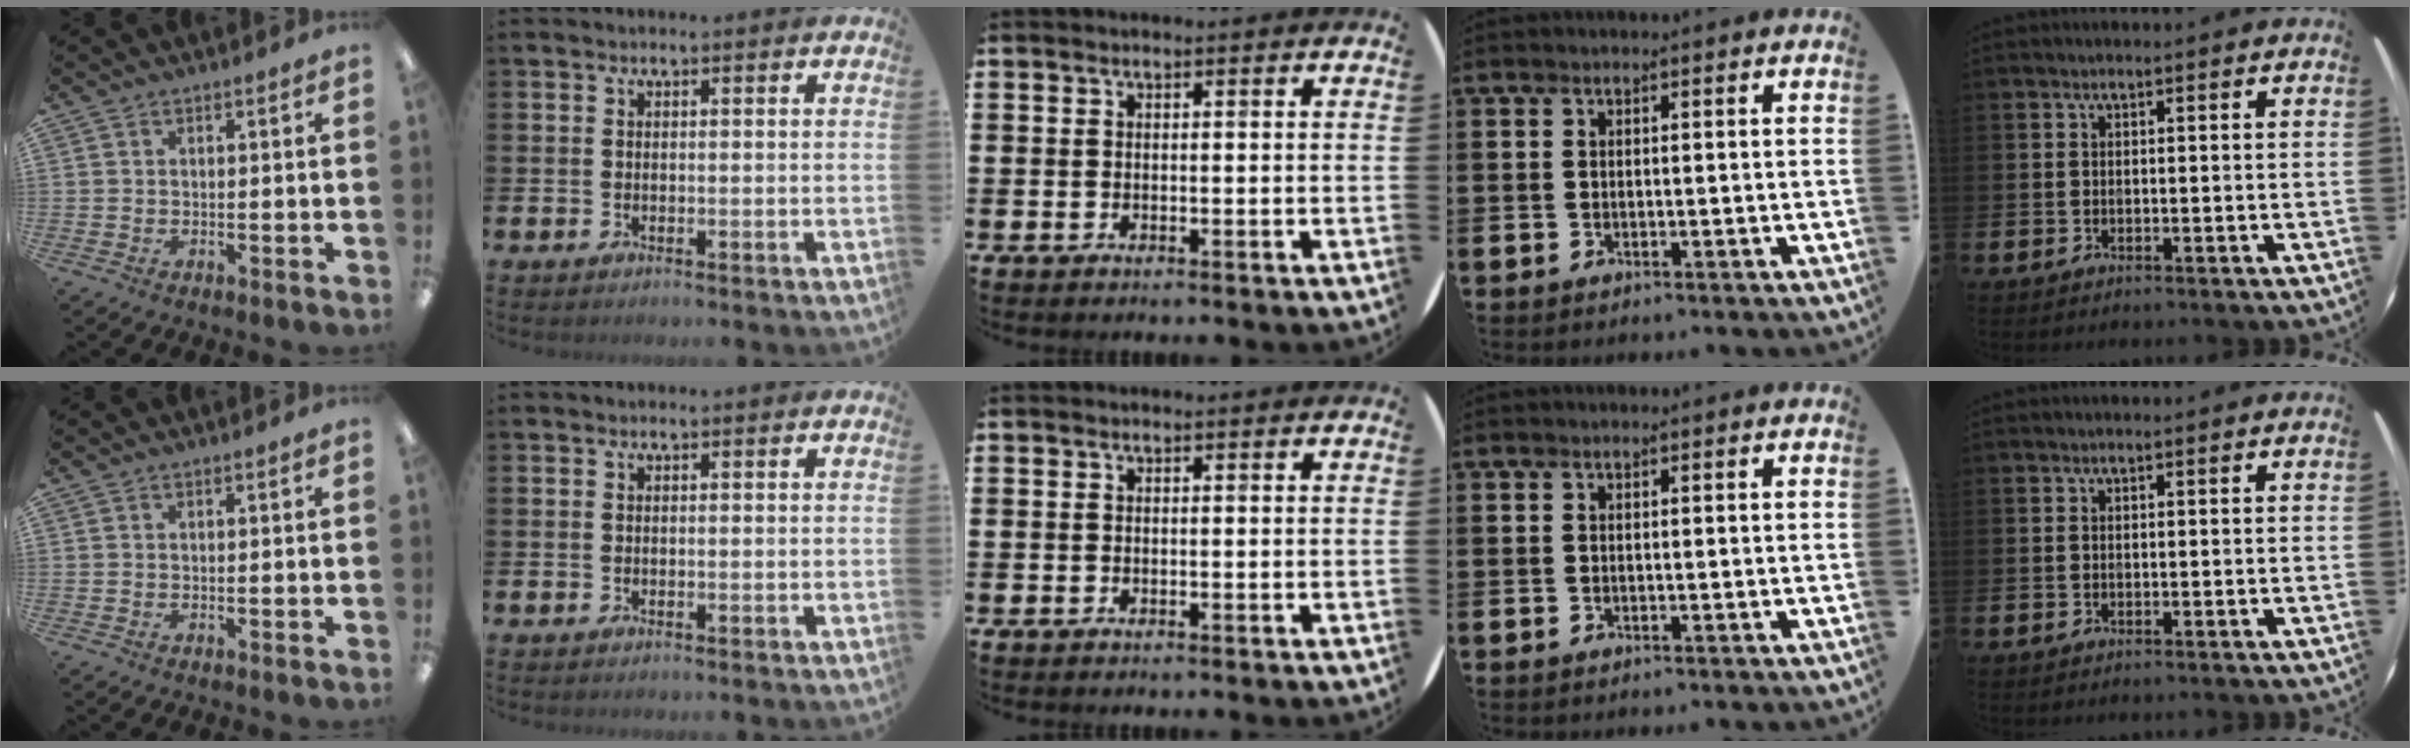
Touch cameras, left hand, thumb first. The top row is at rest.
{}